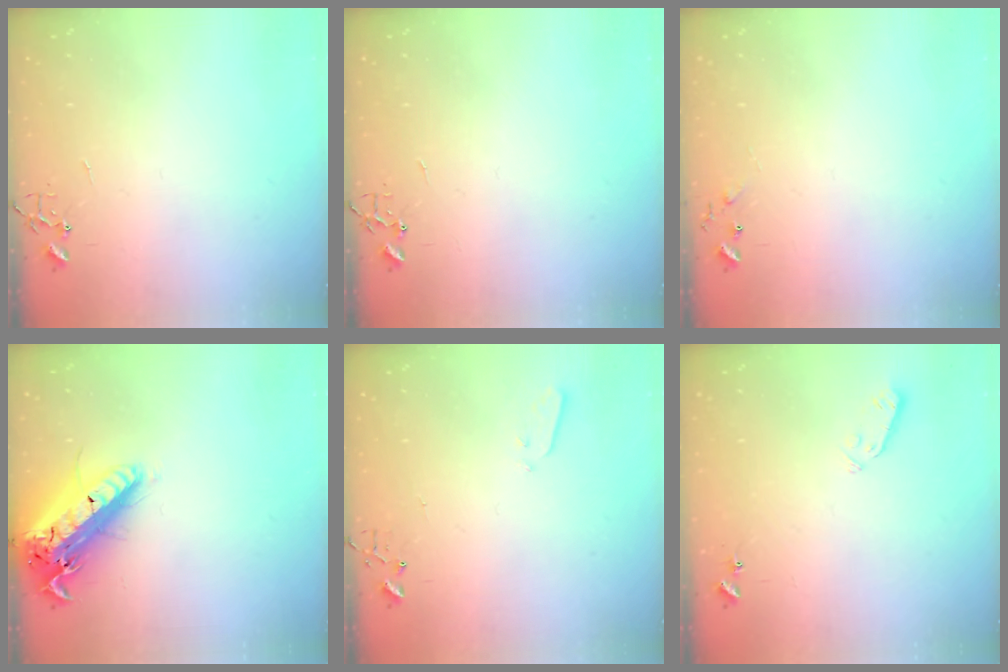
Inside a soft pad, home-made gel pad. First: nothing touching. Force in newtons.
{"total": 0.0}
{"total": 5.6, "press": 5.6, "slide": 0.6}
{"total": 22.5, "press": 21.9, "slide": 5.2}
{"total": 2.9, "press": 2.8, "slide": 0.7}
{"total": 3.0, "press": 2.9, "slide": 0.7}